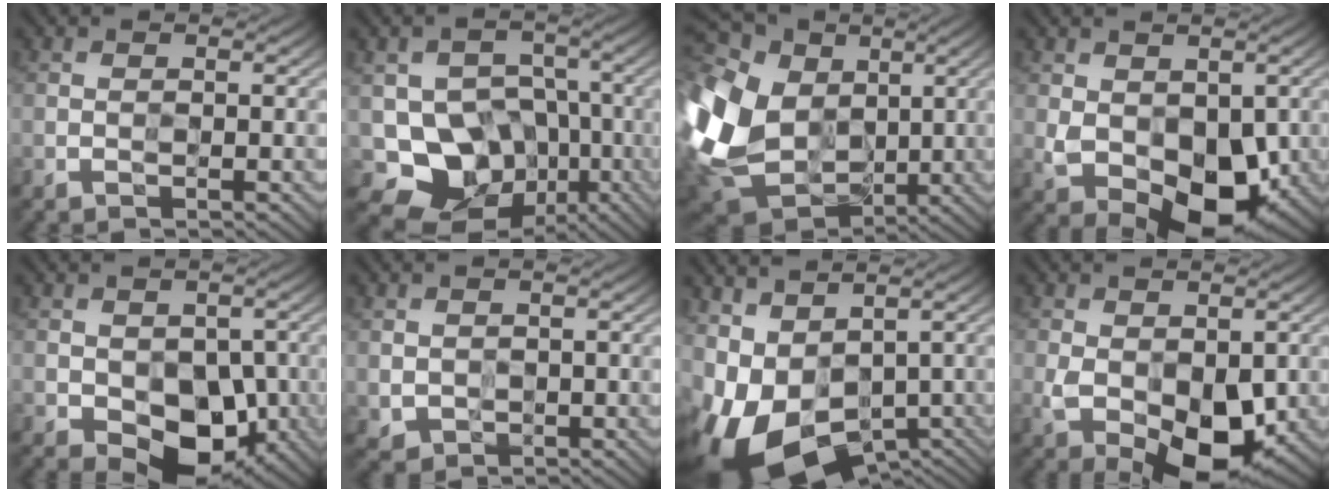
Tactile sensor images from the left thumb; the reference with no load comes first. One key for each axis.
{"total": 10.9, "fx": -3.8, "fy": 9.0, "fz": 4.7, "tx": -0.086, "ty": -0.031, "tz": -0.069}
{"total": 18.4, "fx": 1.3, "fy": 13.7, "fz": 12.2, "tx": -0.315, "ty": -0.019, "tz": 0.041}
{"total": 10.7, "fx": -1.9, "fy": 6.9, "fz": 8.0, "tx": -0.145, "ty": -0.036, "tz": -0.016}
{"total": 9.5, "fx": -2.7, "fy": 6.4, "fz": 6.5, "tx": -0.091, "ty": -0.024, "tz": -0.035}
{"total": 3.1, "fx": 0.5, "fy": 2.6, "fz": 1.5, "tx": -0.043, "ty": -0.016, "tz": 0.014}
{"total": 14.1, "fx": -3.8, "fy": 8.6, "fz": 10.5, "tx": -0.212, "ty": -0.021, "tz": -0.004}
{"total": 10.6, "fx": -2.8, "fy": 6.2, "fz": 8.1, "tx": -0.151, "ty": -0.038, "tz": -0.030}